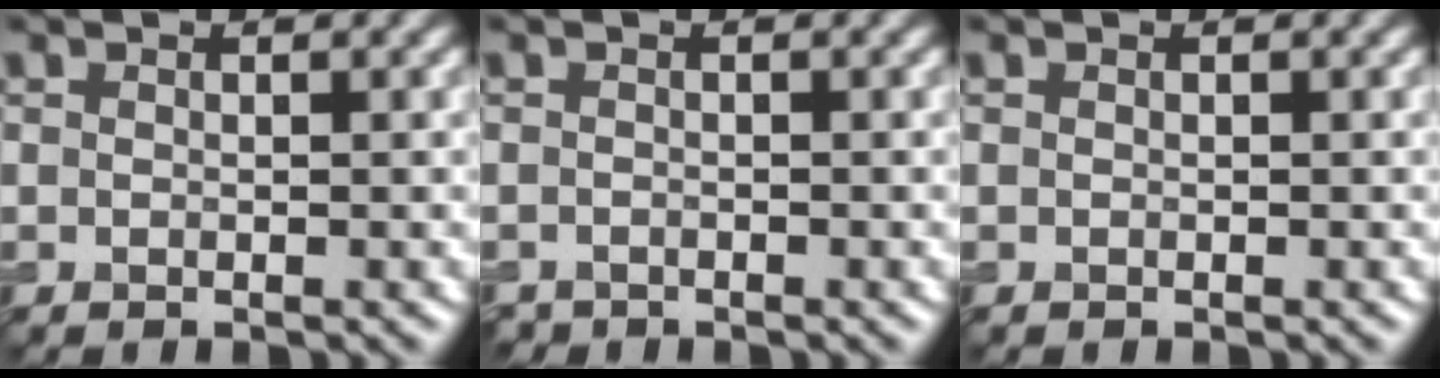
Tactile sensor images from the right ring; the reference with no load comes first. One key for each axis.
{"total": 0.8, "fx": -0.7, "fy": 0.2, "fz": -0.1, "tx": 0.003, "ty": -0.005, "tz": -0.015}
{"total": 0.0}